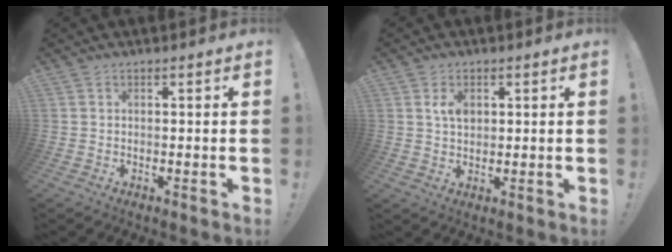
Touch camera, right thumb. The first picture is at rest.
{"total": 4.1, "force": [1.3, 2.5, 3.0], "torque": [-0.048, 0.000, 0.021]}